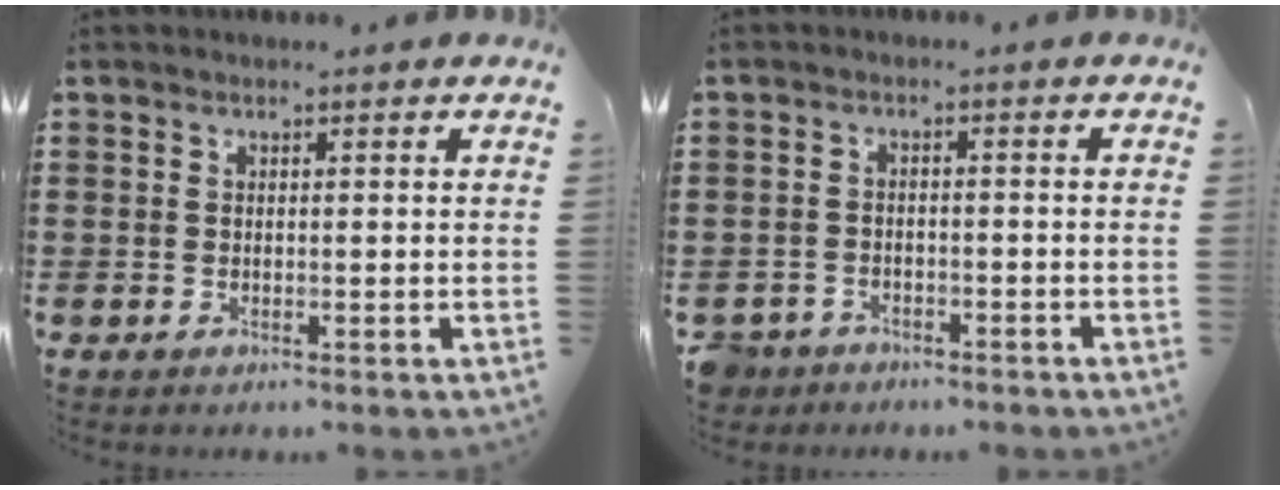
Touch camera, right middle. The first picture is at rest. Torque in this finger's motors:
{"motor_torque": [0.32, 0.43, -0.08, -0.01]}